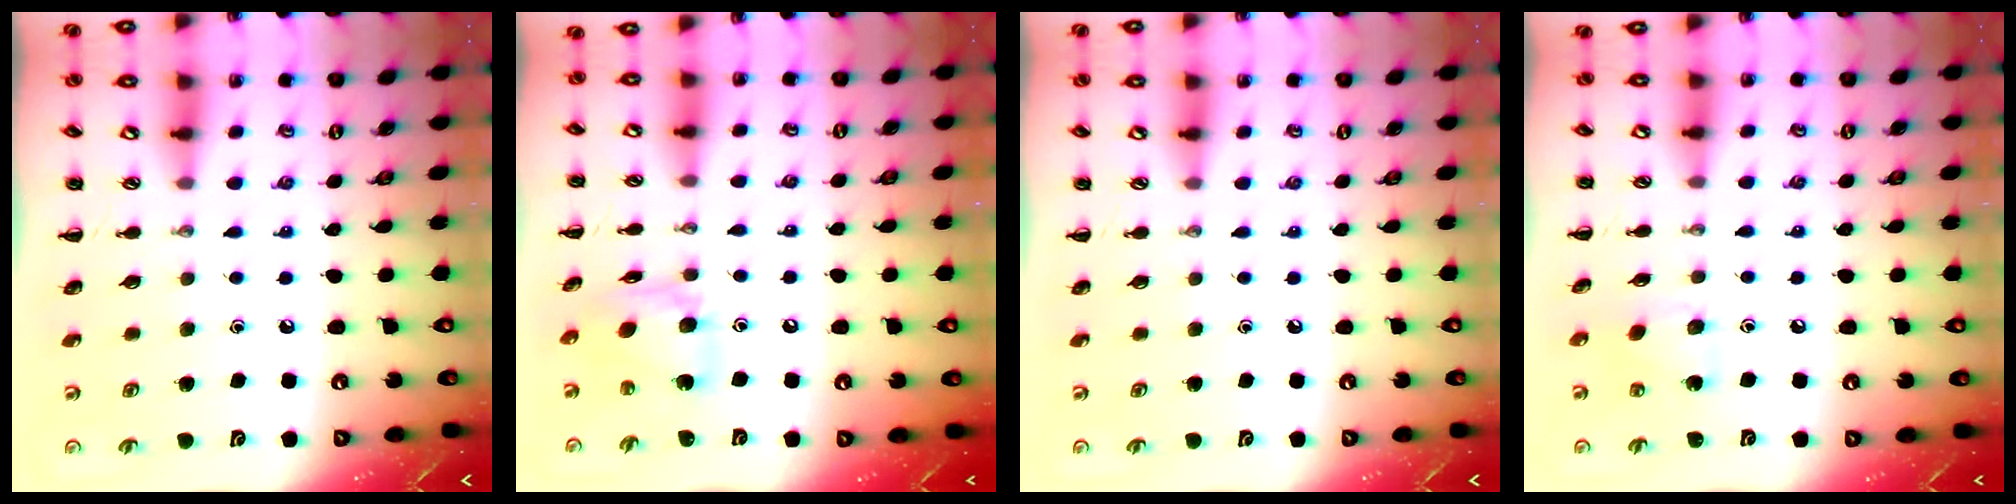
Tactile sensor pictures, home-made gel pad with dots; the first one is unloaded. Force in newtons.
{"total": 10.4, "press": 10.3, "slide": 0.9}
{"total": 0.0}
{"total": 4.3, "press": 4.2, "slide": 0.9}